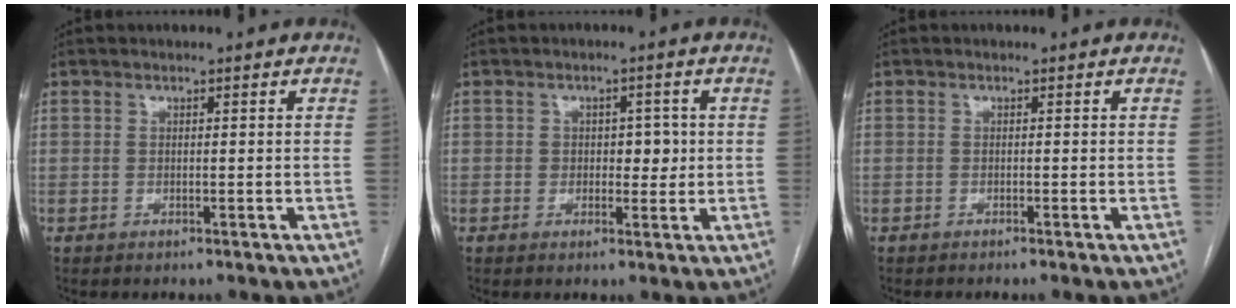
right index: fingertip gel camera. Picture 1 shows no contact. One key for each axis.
{"total": 3.7, "fx": 0.2, "fy": 2.4, "fz": 2.8, "tx": -0.029, "ty": 0.011, "tz": 0.007}
{"total": 0.9, "fx": -0.7, "fy": -0.2, "fz": 0.4, "tx": -0.002, "ty": 0.004, "tz": -0.013}